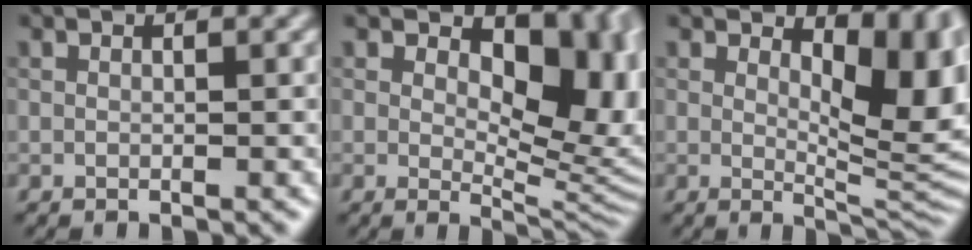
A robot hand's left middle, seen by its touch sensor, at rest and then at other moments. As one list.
[{"total": 12.3, "force": [3.1, 6.9, 9.7], "torque": [-0.109, -0.014, 0.055]}, {"total": 8.0, "force": [2.5, 3.7, 6.7], "torque": [-0.088, -0.014, 0.039]}]